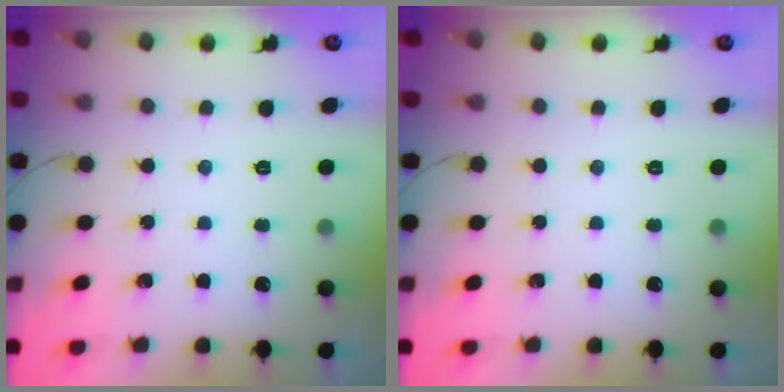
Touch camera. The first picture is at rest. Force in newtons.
{"total": 0.0}